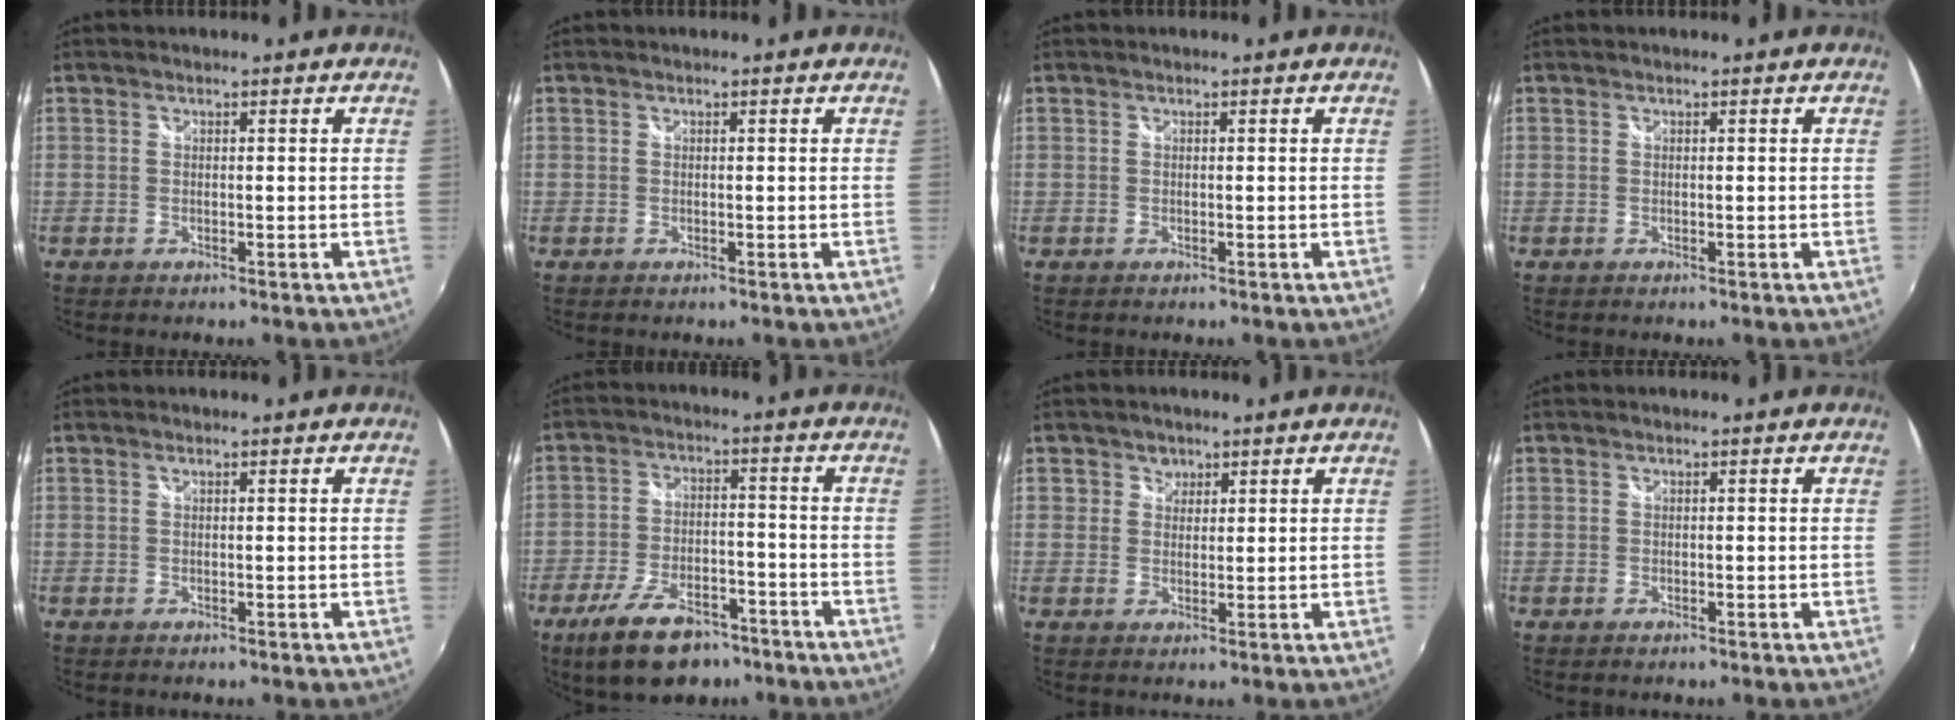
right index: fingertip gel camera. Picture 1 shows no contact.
{"total": 0.0}
{"total": 0.0}
{"total": 0.0}
{"total": 0.0}
{"total": 13.8, "force": [-9.5, 6.2, 7.9], "torque": [-0.169, -0.007, -0.154]}
{"total": 2.2, "force": [0.9, 2.0, 0.1], "torque": [0.006, 0.009, 0.013]}
{"total": 0.5, "force": [-0.4, 0.3, 0.1], "torque": [-0.004, -0.003, -0.010]}